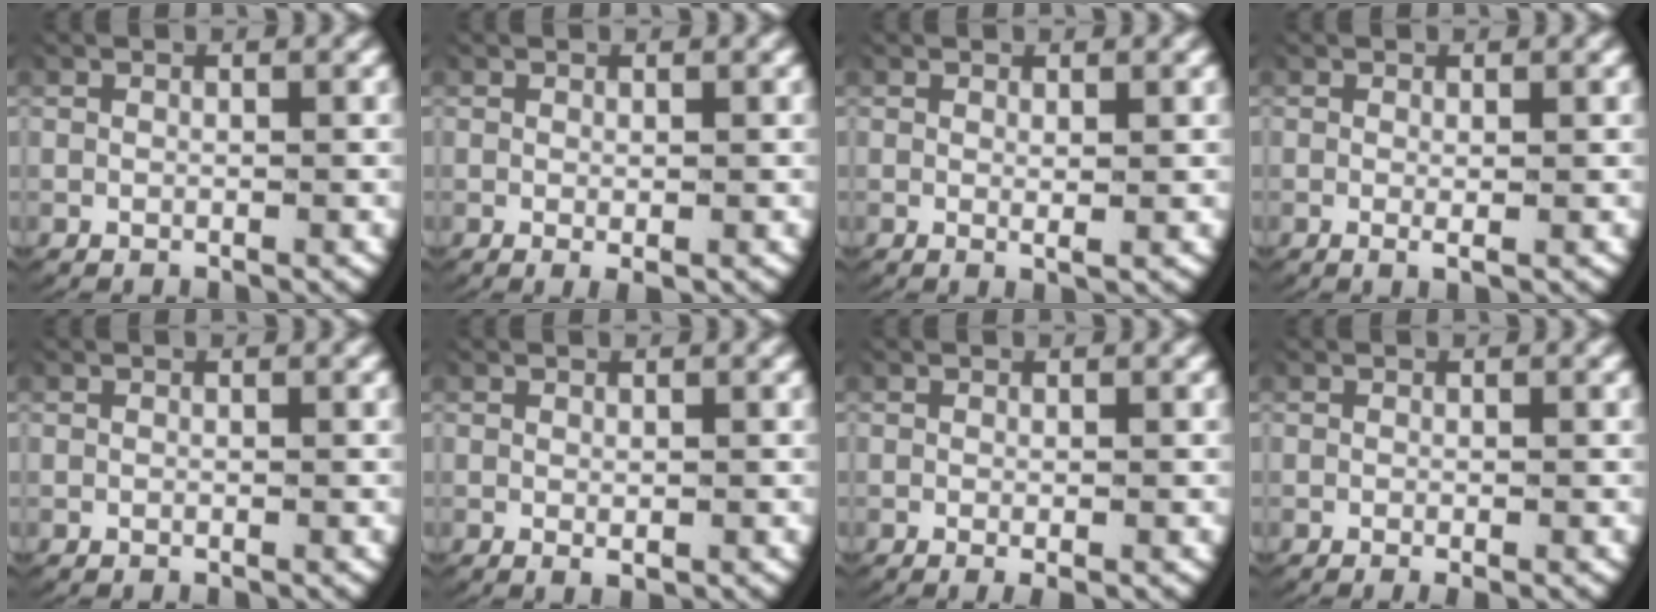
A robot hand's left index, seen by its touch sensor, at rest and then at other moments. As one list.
[{"total": 0.9, "force": [-0.3, 0.2, 0.8], "torque": [-0.016, -0.007, -0.001]}, {"total": 0.8, "force": [0.4, 0.0, 0.7], "torque": [-0.016, -0.011, 0.009]}, {"total": 0.9, "force": [-0.1, 0.1, 0.9], "torque": [-0.023, -0.008, -0.001]}, {"total": 0.0}, {"total": 0.8, "force": [-0.2, 0.4, 0.7], "torque": [-0.016, -0.010, 0.002]}, {"total": 0.9, "force": [-0.5, 0.2, 0.7], "torque": [-0.013, -0.002, -0.008]}, {"total": 0.7, "force": [-0.5, 0.2, 0.5], "torque": [-0.006, 0.003, -0.011]}]